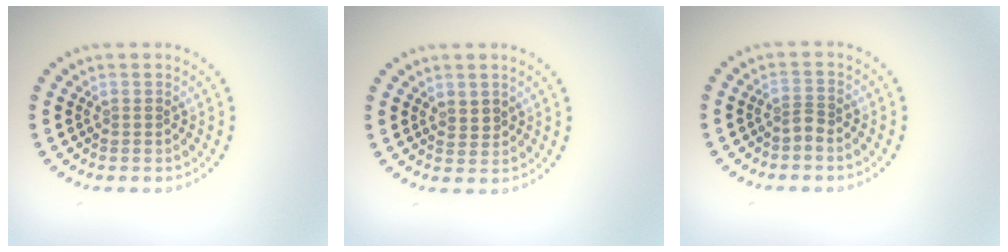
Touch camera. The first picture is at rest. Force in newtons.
{"total": 0.9, "press": 0.7, "slide": 0.6}
{"total": 1.0, "press": 0.6, "slide": 0.8}